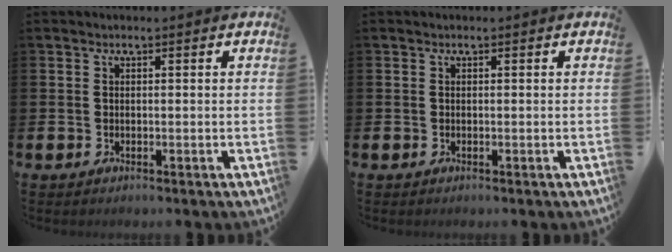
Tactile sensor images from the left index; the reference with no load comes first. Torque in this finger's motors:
{"motor_torque": [-0.09, -0.07, -0.03, 0.01]}